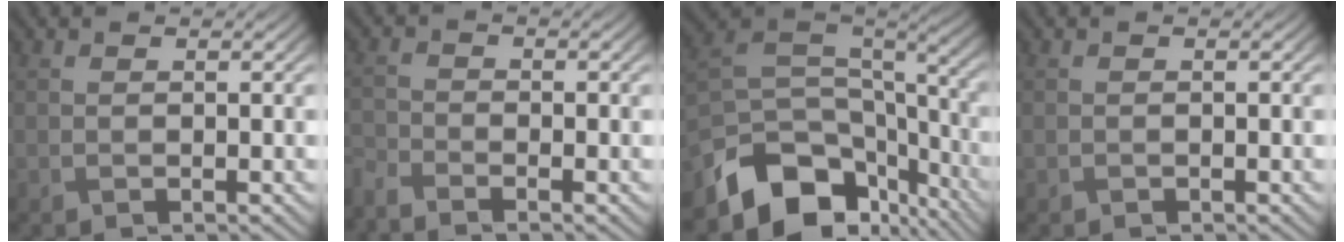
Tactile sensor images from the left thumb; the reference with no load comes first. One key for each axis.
{"total": 3.2, "fx": -3.0, "fy": 0.3, "fz": 1.0, "tx": -0.029, "ty": -0.009, "tz": -0.073}
{"total": 13.4, "fx": -7.6, "fy": 8.4, "fz": 7.2, "tx": -0.181, "ty": -0.032, "tz": -0.113}
{"total": 0.0}